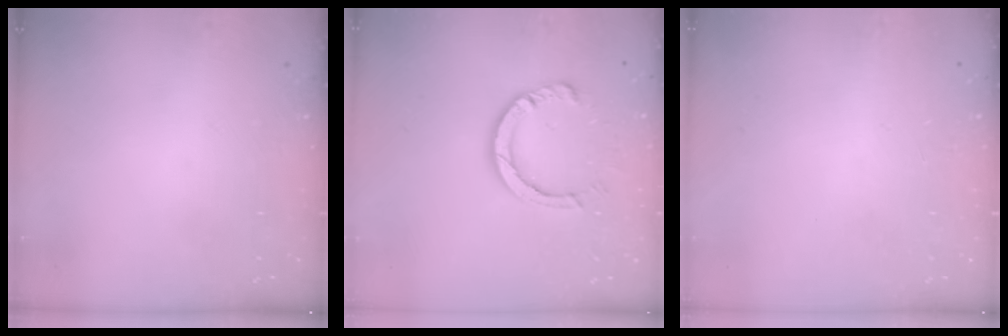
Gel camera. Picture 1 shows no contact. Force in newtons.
{"total": 8.0, "press": 8.0, "slide": 0.8}
{"total": 2.6, "press": 2.6, "slide": 0.2}